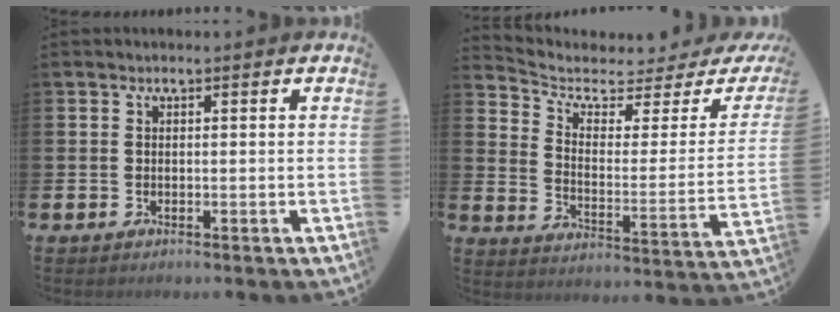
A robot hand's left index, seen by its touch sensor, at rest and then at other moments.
{"total": 4.6, "force": [3.7, 2.0, 2.0], "torque": [-0.065, -0.034, 0.054]}